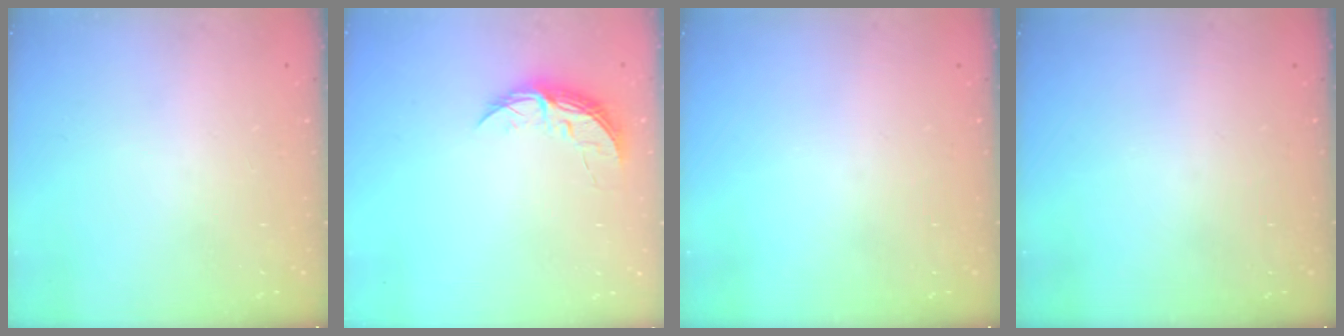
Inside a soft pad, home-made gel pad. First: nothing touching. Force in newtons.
{"total": 5.9, "press": 5.9, "slide": 0.5}
{"total": 0.0}
{"total": 0.0}